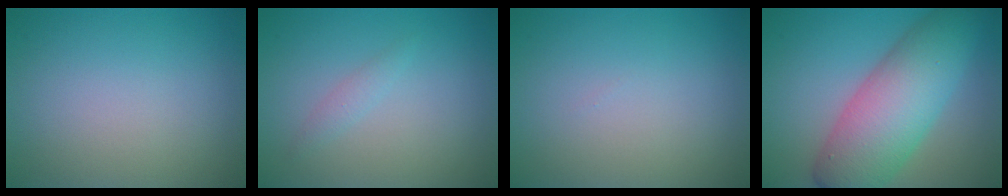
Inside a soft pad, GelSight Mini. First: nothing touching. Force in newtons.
{"total": 0.9, "press": 0.9, "slide": 0.0}
{"total": 0.0}
{"total": 9.5, "press": 9.5, "slide": 0.1}